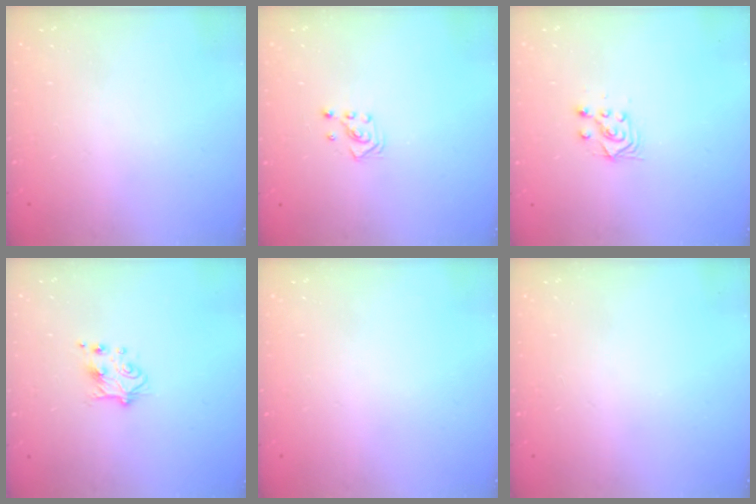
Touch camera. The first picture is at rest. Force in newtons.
{"total": 2.6, "press": 2.6, "slide": 0.3}
{"total": 4.9, "press": 4.8, "slide": 1.0}
{"total": 5.5, "press": 5.4, "slide": 1.0}
{"total": 0.0}
{"total": 0.0}